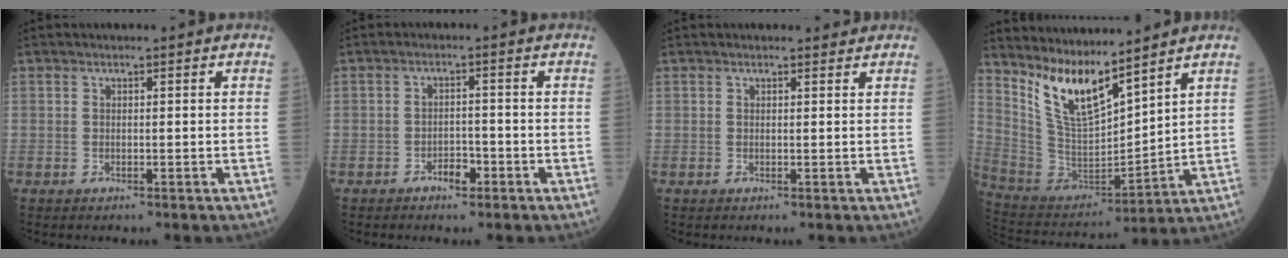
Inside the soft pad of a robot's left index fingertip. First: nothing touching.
{"total": 2.5, "force": [-1.7, 1.1, 1.5], "torque": [-0.024, 0.004, -0.028]}
{"total": 1.0, "force": [1.0, 0.3, -0.1], "torque": [-0.007, -0.003, 0.007]}
{"total": 10.7, "force": [8.6, 2.0, 6.1], "torque": [-0.133, -0.009, 0.187]}